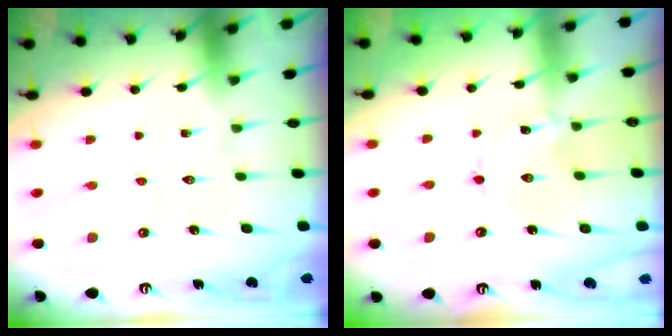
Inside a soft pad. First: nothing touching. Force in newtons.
{"total": 0.0}